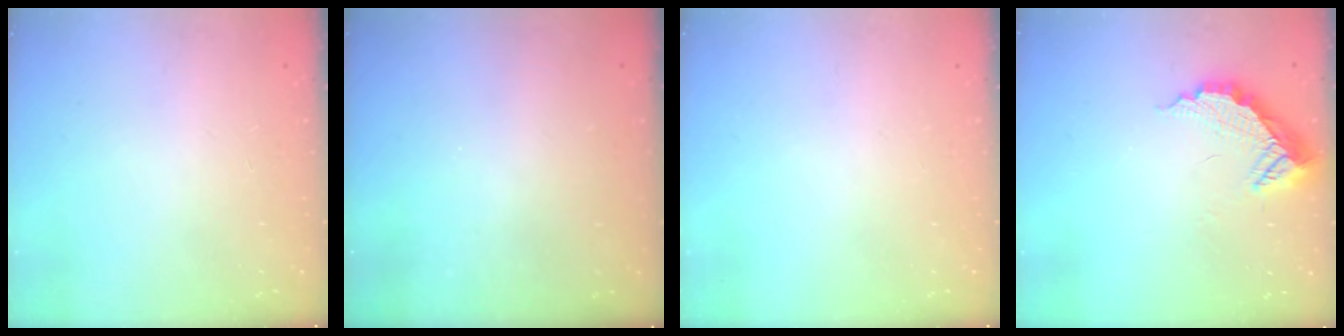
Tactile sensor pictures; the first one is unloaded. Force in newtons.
{"total": 3.0, "press": 3.0, "slide": 0.1}
{"total": 0.0}
{"total": 10.5, "press": 10.5, "slide": 0.3}